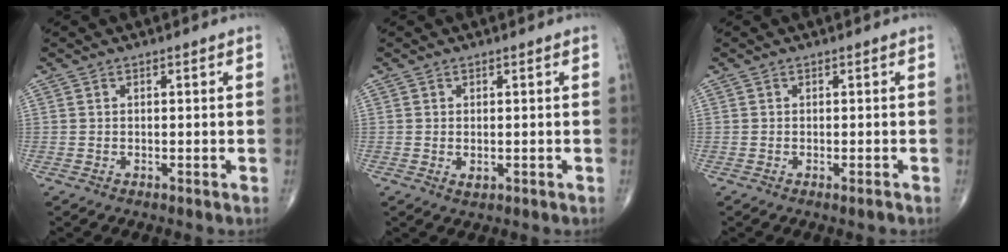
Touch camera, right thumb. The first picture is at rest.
{"total": 1.2, "force": [-0.1, 0.7, 1.0], "torque": [-0.015, -0.003, 0.001]}
{"total": 0.8, "force": [-0.5, 0.1, 0.6], "torque": [-0.008, -0.002, -0.006]}